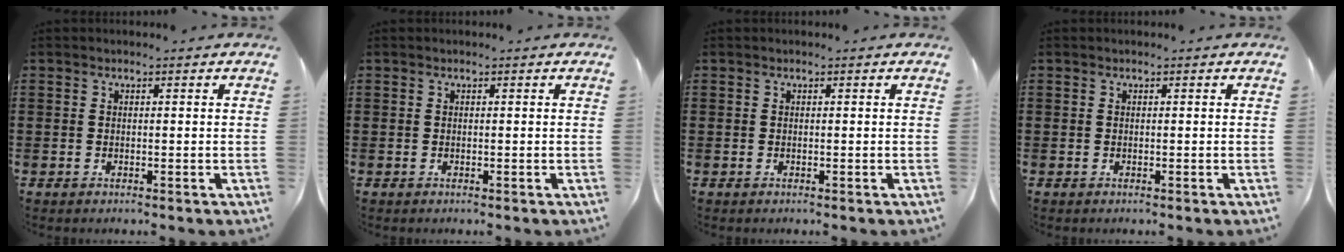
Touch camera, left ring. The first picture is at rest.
{"total": 0.0}
{"total": 0.0}
{"total": 0.0}